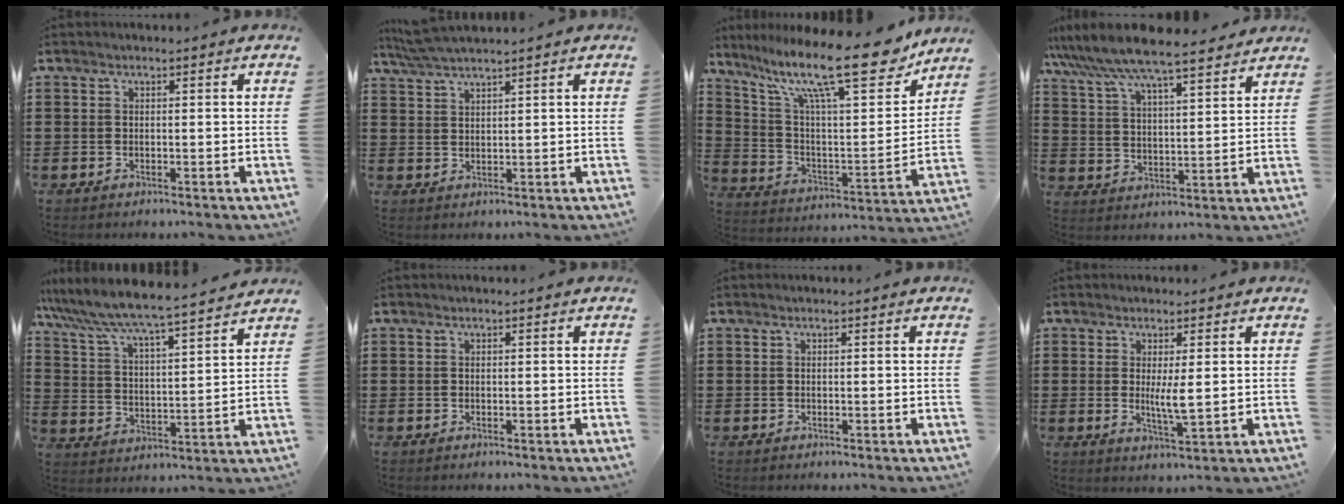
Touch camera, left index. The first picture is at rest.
{"total": 3.4, "force": [3.0, -0.2, 1.5], "torque": [-0.039, -0.002, 0.056]}
{"total": 18.9, "force": [13.7, 3.6, 12.4], "torque": [-0.238, -0.074, 0.224]}
{"total": 7.6, "force": [6.9, 0.4, 3.1], "torque": [-0.089, -0.035, 0.119]}
{"total": 5.8, "force": [5.5, -0.3, 1.8], "torque": [-0.062, -0.043, 0.086]}
{"total": 0.0}
{"total": 0.0}
{"total": 4.2, "force": [0.6, 0.7, 4.1], "torque": [-0.070, -0.008, 0.008]}